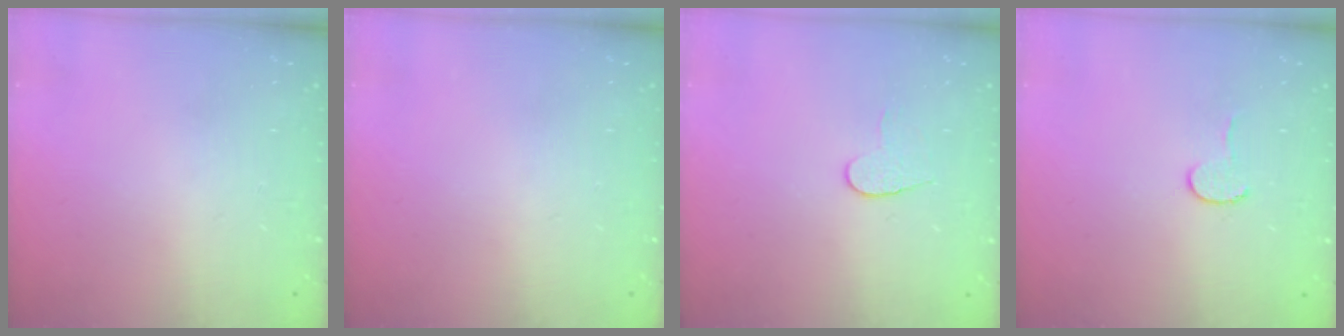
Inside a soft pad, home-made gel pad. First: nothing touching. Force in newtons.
{"total": 0.0}
{"total": 6.0, "press": 6.0, "slide": 0.5}
{"total": 4.1, "press": 4.1, "slide": 0.4}